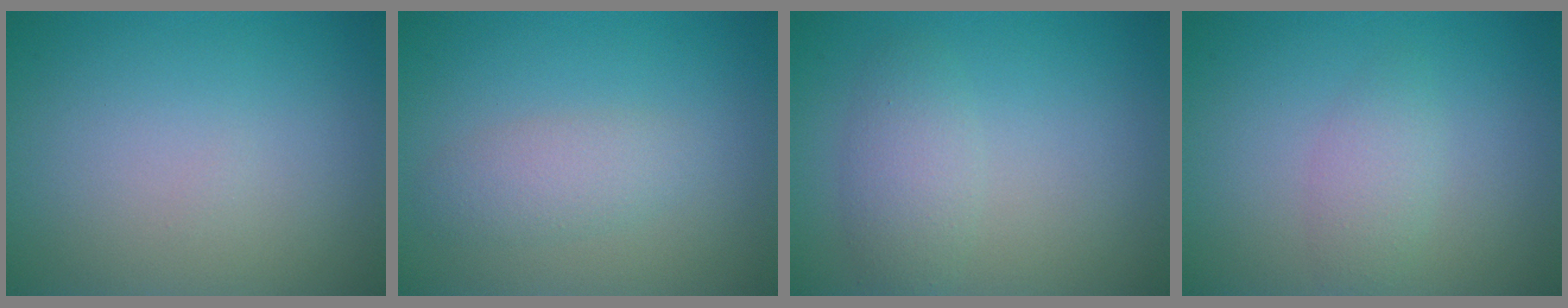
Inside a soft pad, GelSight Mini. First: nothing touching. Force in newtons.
{"total": 2.2, "press": 2.2, "slide": 0.1}
{"total": 2.5, "press": 2.5, "slide": 0.2}
{"total": 1.8, "press": 1.8, "slide": 0.1}